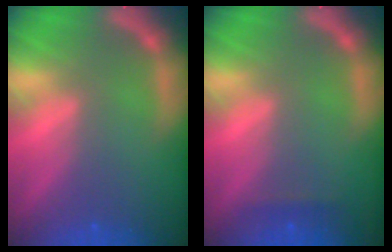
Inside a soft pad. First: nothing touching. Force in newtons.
{"total": 0.9}